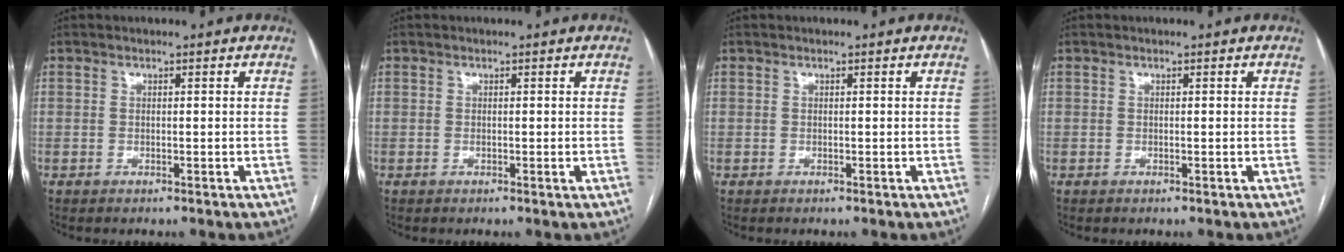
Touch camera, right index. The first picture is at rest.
{"total": 0.5, "force": [-0.1, -0.1, 0.5], "torque": [-0.008, -0.002, -0.002]}
{"total": 0.0}
{"total": 0.0}